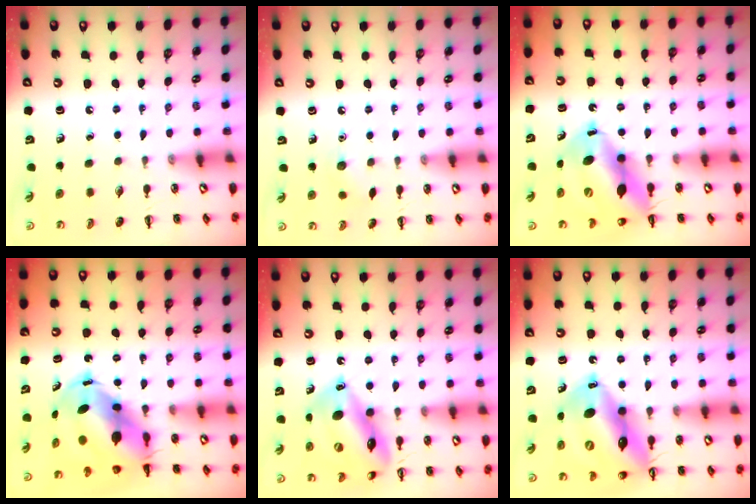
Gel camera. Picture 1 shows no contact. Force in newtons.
{"total": 5.3, "press": 5.1, "slide": 1.5}
{"total": 15.7, "press": 15.1, "slide": 4.4}
{"total": 9.5, "press": 9.1, "slide": 2.7}
{"total": 16.6, "press": 16.0, "slide": 4.3}
{"total": 18.2, "press": 17.4, "slide": 5.3}